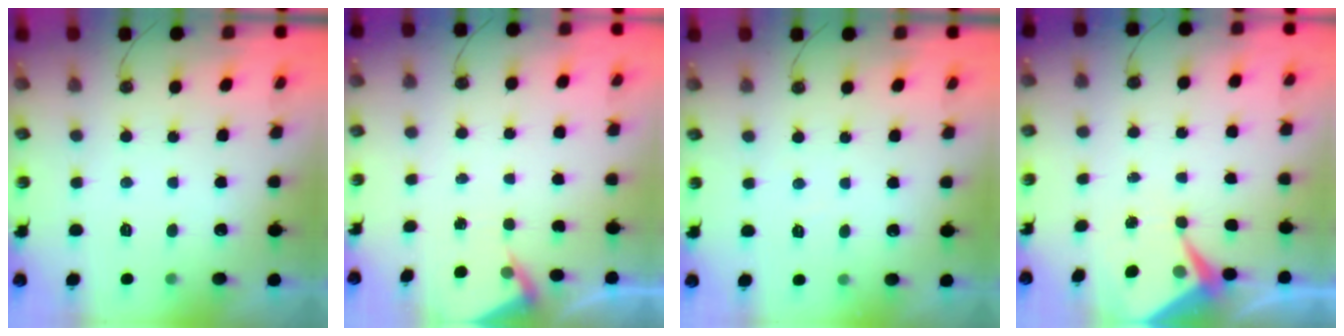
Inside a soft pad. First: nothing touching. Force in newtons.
{"total": 3.3, "press": 3.3, "slide": 0.6}
{"total": 2.8, "press": 2.8, "slide": 0.5}
{"total": 6.6, "press": 6.5, "slide": 0.7}